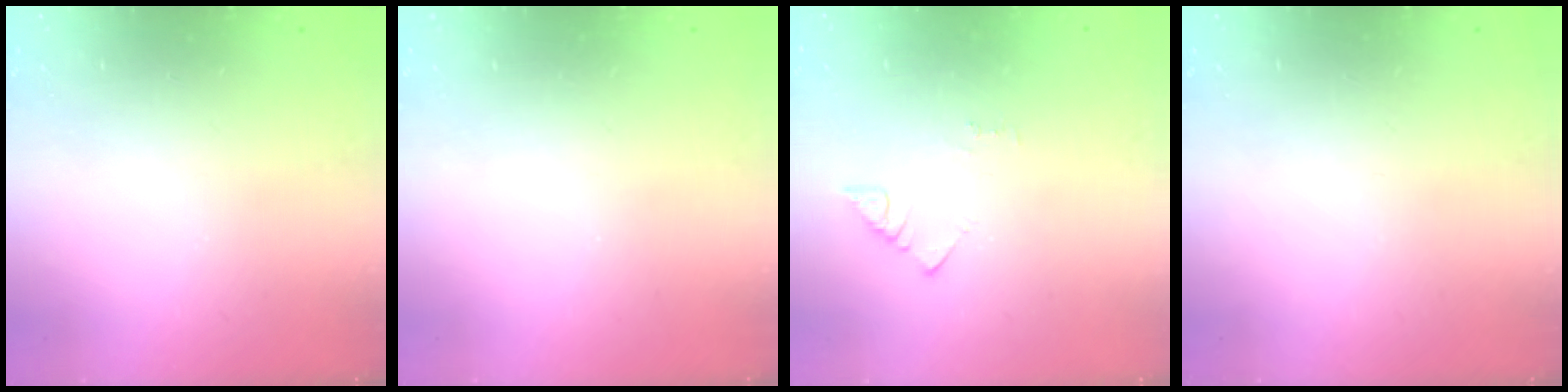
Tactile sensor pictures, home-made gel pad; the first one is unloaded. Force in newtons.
{"total": 0.0}
{"total": 1.5, "press": 1.5, "slide": 0.3}
{"total": 0.0}